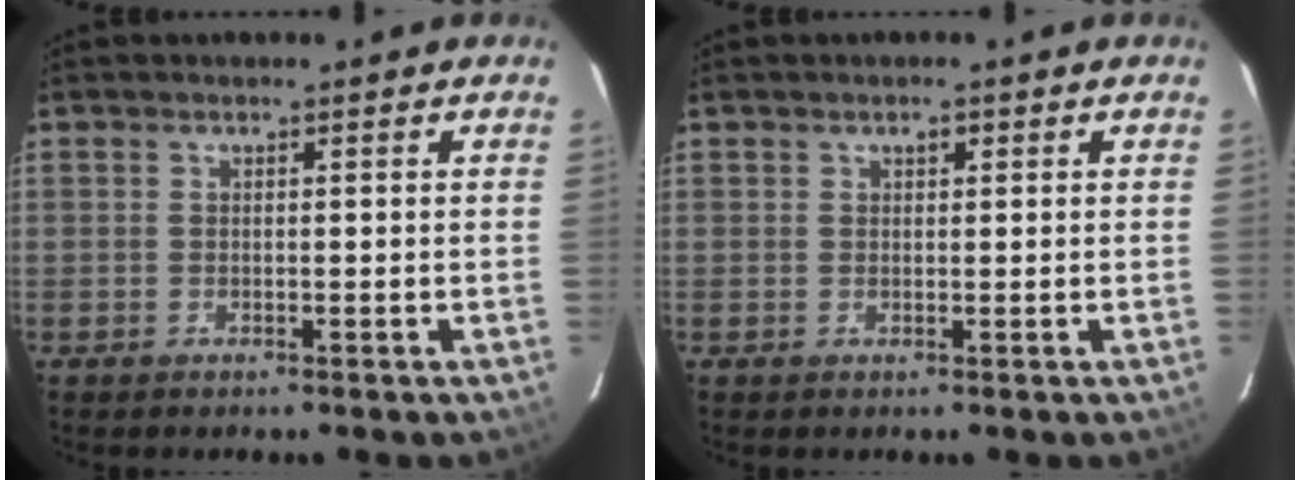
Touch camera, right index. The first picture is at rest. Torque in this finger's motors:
{"motor_torque": [0.01, 0.00, 0.01, 0.01]}